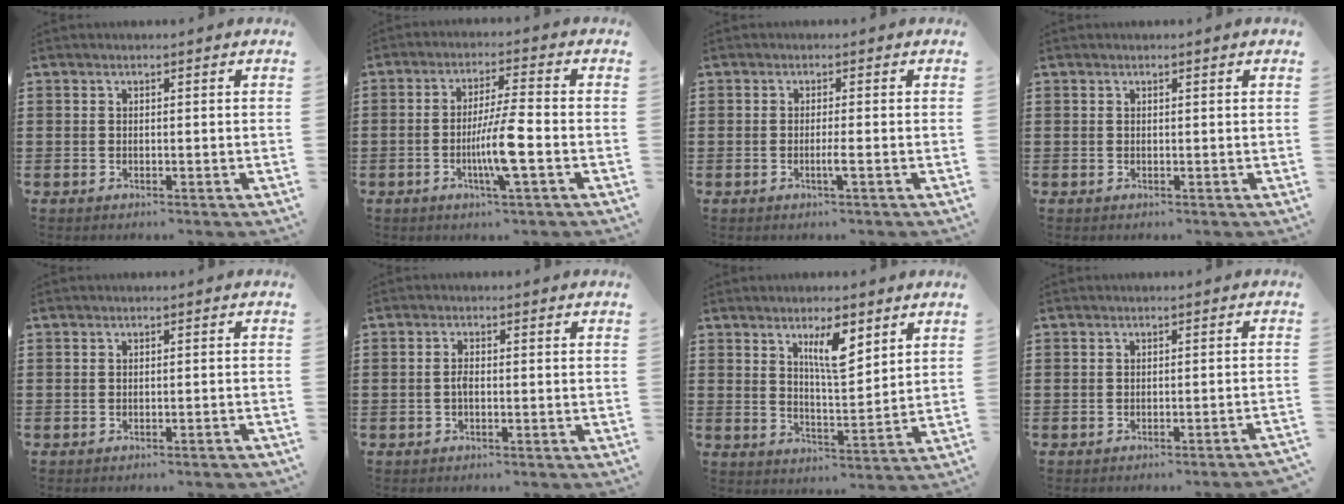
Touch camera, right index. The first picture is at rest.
{"total": 7.6, "force": [-2.2, 0.2, 7.3], "torque": [-0.141, -0.015, -0.046]}
{"total": 1.9, "force": [-0.6, -0.2, 1.7], "torque": [-0.029, -0.004, -0.012]}
{"total": 0.0}
{"total": 0.8, "force": [-0.8, 0.1, 0.0], "torque": [-0.004, -0.001, -0.016]}
{"total": 1.6, "force": [-0.4, 0.5, 1.4], "torque": [-0.028, 0.001, -0.009]}
{"total": 7.1, "force": [4.0, 2.1, 5.5], "torque": [-0.093, -0.008, 0.064]}
{"total": 1.3, "force": [-1.1, -0.3, 0.6], "torque": [-0.011, -0.001, -0.021]}